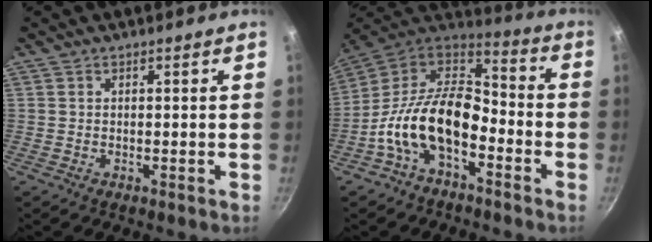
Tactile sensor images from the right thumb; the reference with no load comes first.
{"total": 17.9, "force": [-5.9, 10.3, 13.4], "torque": [-0.223, 0.064, -0.127]}